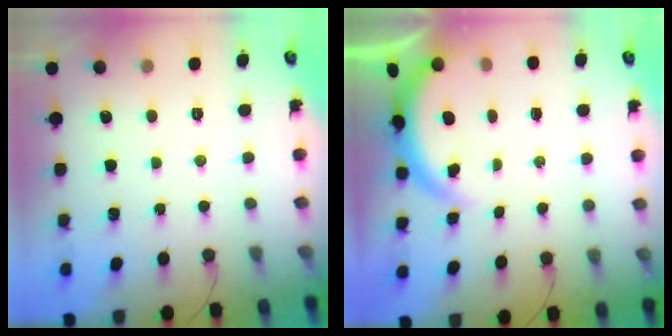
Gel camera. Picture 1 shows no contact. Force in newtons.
{"total": 3.6, "press": 3.5, "slide": 0.6}